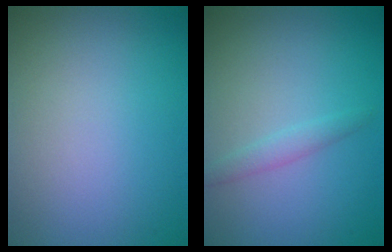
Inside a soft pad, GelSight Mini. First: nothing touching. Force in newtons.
{"total": 1.2, "press": 1.2, "slide": 0.1}